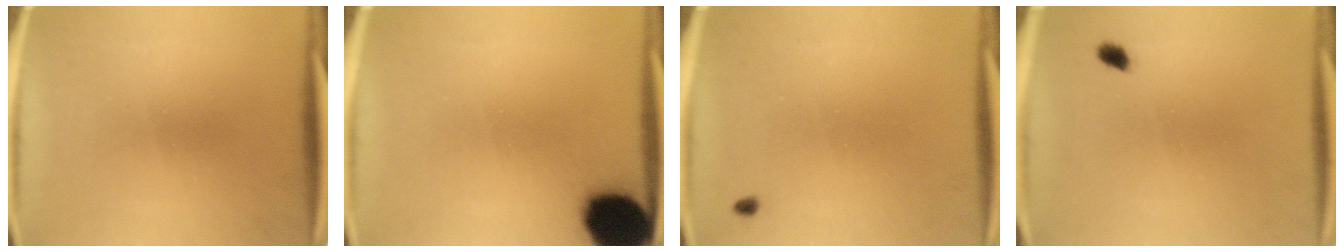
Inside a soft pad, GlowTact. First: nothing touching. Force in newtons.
{"total": 15.9}
{"total": 0.6}
{"total": 1.4}